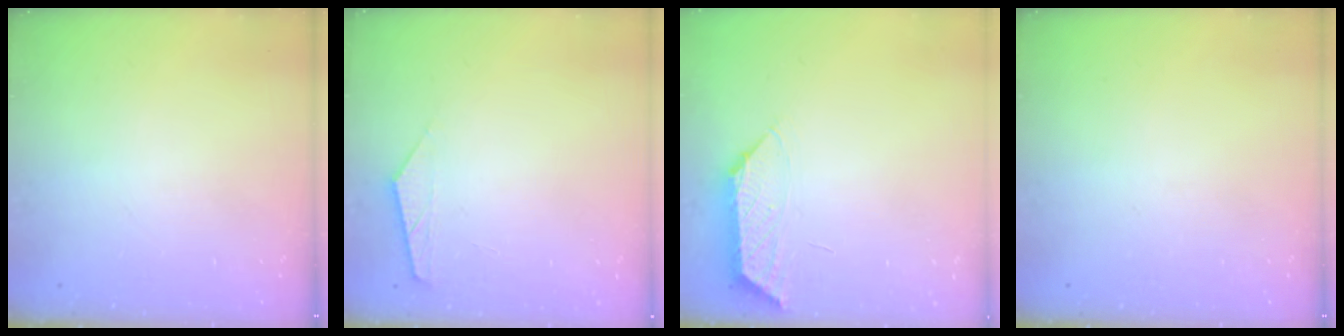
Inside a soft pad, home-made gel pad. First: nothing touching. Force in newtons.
{"total": 1.5, "press": 1.5, "slide": 0.3}
{"total": 1.3, "press": 1.3, "slide": 0.4}
{"total": 0.0}